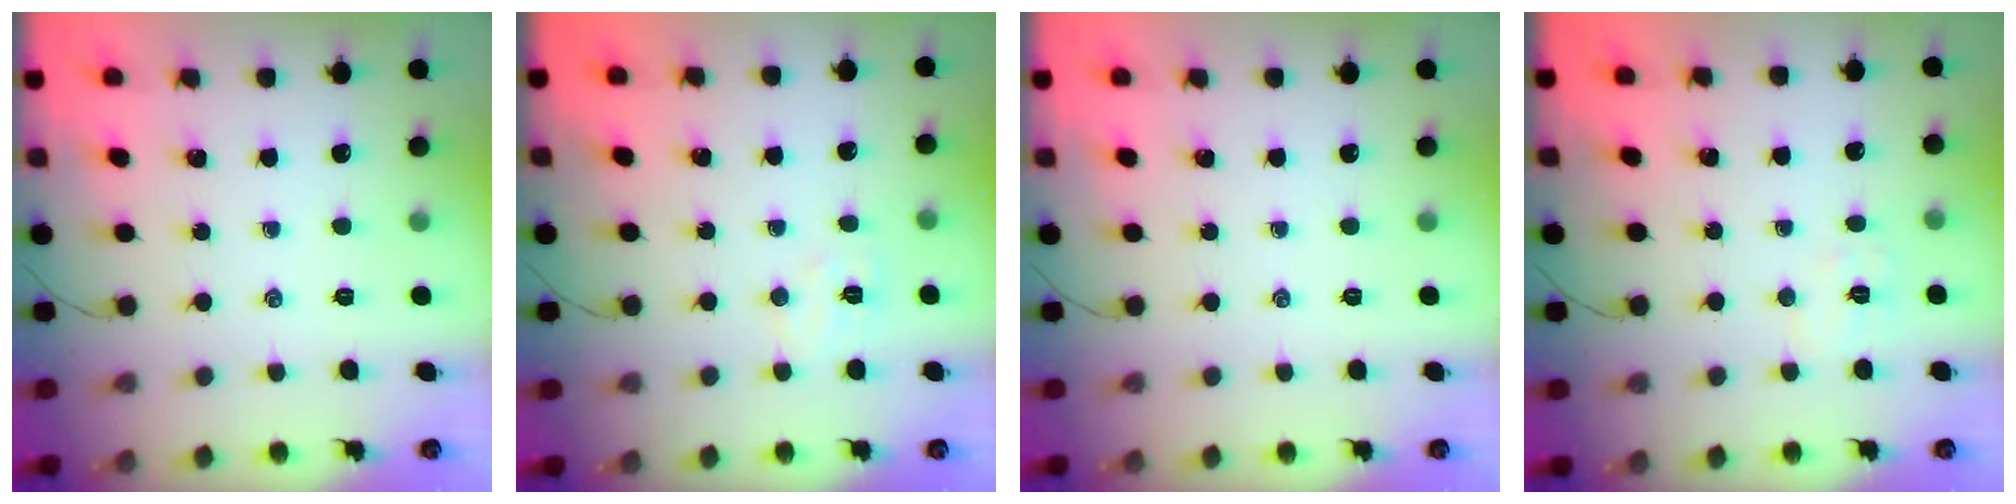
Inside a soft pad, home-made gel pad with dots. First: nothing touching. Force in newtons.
{"total": 5.5, "press": 5.4, "slide": 1.1}
{"total": 0.0}
{"total": 5.4, "press": 5.2, "slide": 1.1}